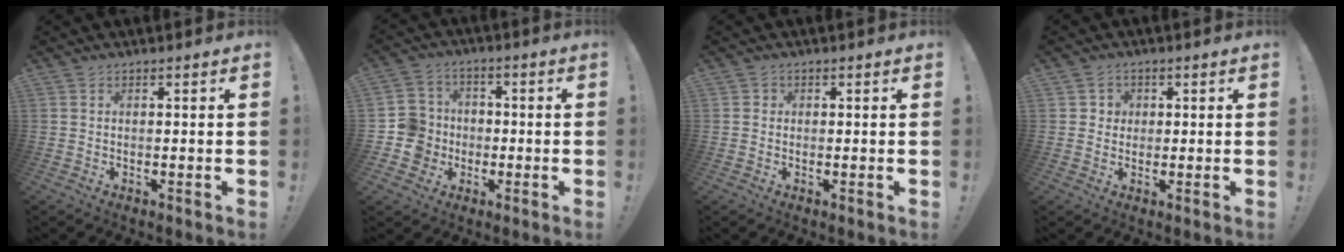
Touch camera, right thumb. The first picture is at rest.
{"total": 10.1, "force": [-2.4, 9.6, 2.3], "torque": [-0.040, 0.029, -0.036]}
{"total": 1.5, "force": [0.1, 1.5, 0.4], "torque": [-0.006, 0.005, 0.001]}
{"total": 3.0, "force": [0.3, 3.0, 0.7], "torque": [-0.007, 0.001, 0.004]}